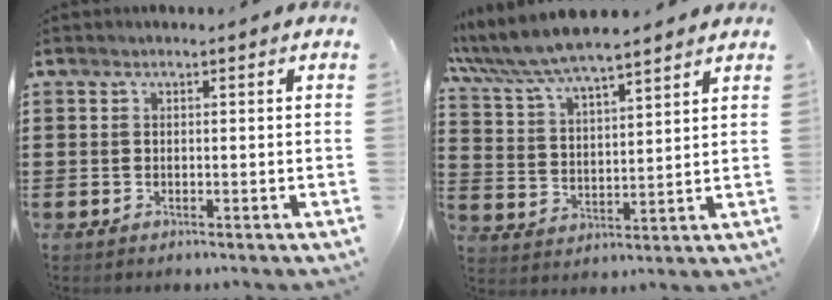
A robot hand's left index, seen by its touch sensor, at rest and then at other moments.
{"total": 7.2, "force": [6.5, 0.9, 2.8], "torque": [-0.081, -0.026, 0.115]}